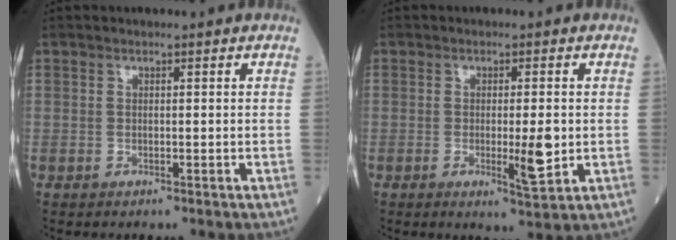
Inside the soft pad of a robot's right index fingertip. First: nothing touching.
{"total": 4.8, "force": [-0.6, 0.6, 4.7], "torque": [-0.073, -0.007, -0.007]}